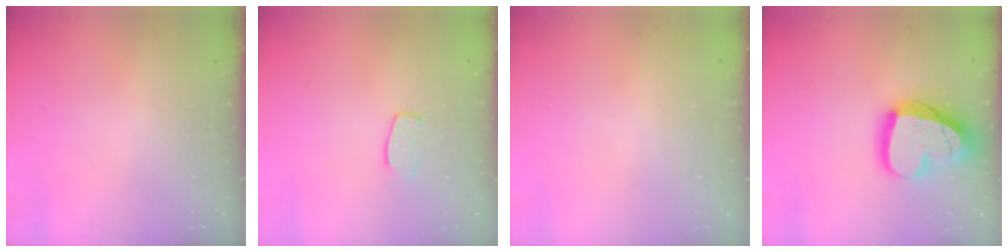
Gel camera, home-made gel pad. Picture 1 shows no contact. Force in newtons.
{"total": 5.9, "press": 5.9, "slide": 0.3}
{"total": 0.0}
{"total": 20.4, "press": 20.3, "slide": 1.7}